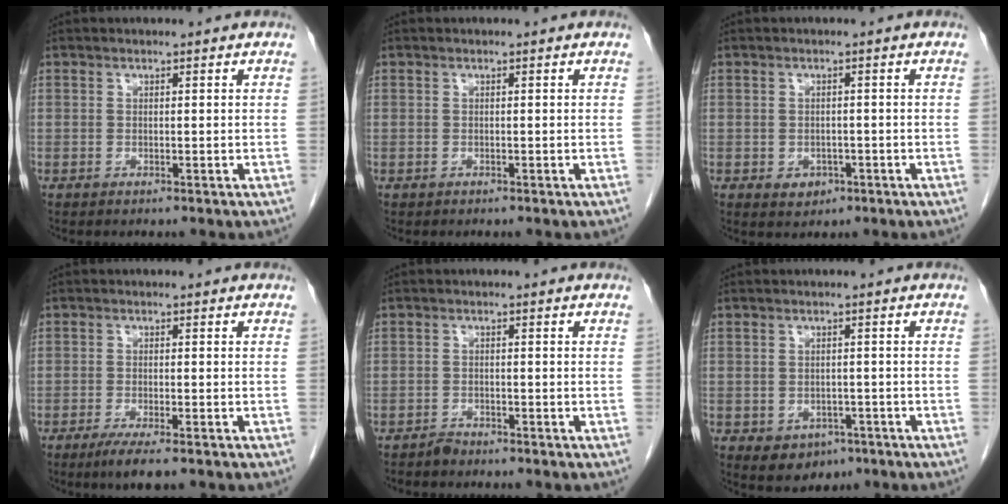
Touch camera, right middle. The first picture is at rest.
{"total": 0.0}
{"total": 2.2, "force": [-1.0, 1.7, 1.0], "torque": [-0.009, 0.004, -0.006]}
{"total": 4.4, "force": [-3.0, 0.5, 3.2], "torque": [-0.053, -0.011, -0.048]}
{"total": 1.3, "force": [-1.3, 0.3, 0.0], "torque": [-0.002, -0.001, -0.023]}
{"total": 4.4, "force": [-2.2, 3.3, 1.8], "torque": [-0.021, 0.001, -0.021]}